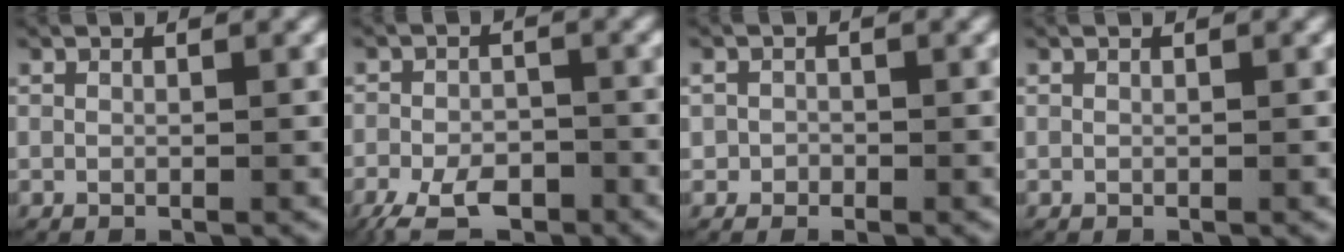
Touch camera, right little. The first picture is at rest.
{"total": 5.0, "force": [-3.4, 2.8, 2.3], "torque": [-0.045, -0.019, -0.056]}
{"total": 1.2, "force": [-0.4, 1.2, 0.1], "torque": [-0.003, -0.002, -0.011]}
{"total": 0.0}